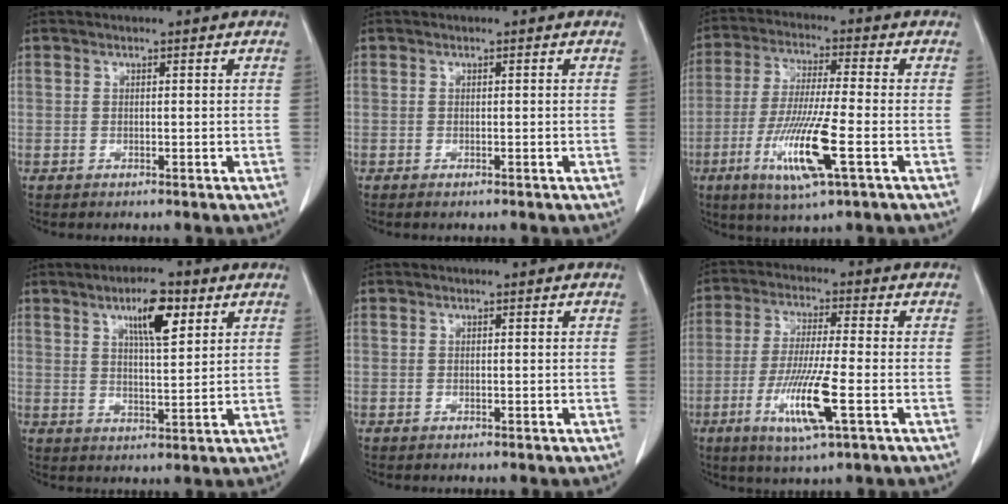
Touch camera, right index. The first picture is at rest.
{"total": 0.7, "force": [-0.4, 0.0, 0.5], "torque": [-0.011, -0.001, -0.007]}
{"total": 12.3, "force": [-4.2, 0.5, 11.5], "torque": [-0.229, -0.023, -0.075]}
{"total": 7.3, "force": [3.7, 1.6, 6.1], "torque": [-0.105, 0.002, 0.062]}
{"total": 0.0}
{"total": 10.5, "force": [-3.5, 0.4, 9.9], "torque": [-0.193, -0.018, -0.063]}